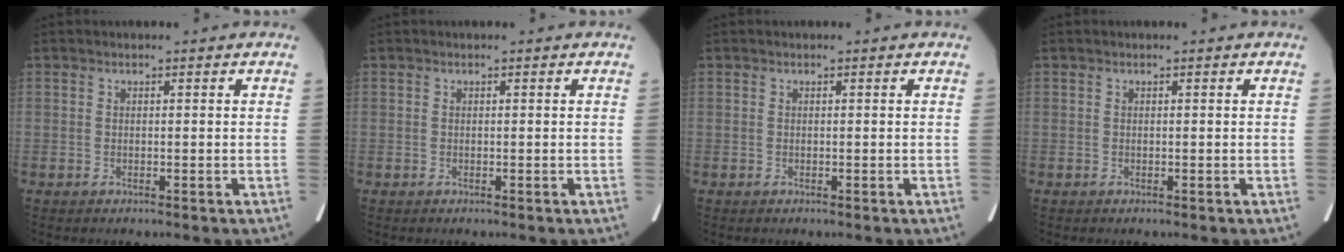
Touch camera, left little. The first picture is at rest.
{"total": 0.0}
{"total": 0.0}
{"total": 0.0}